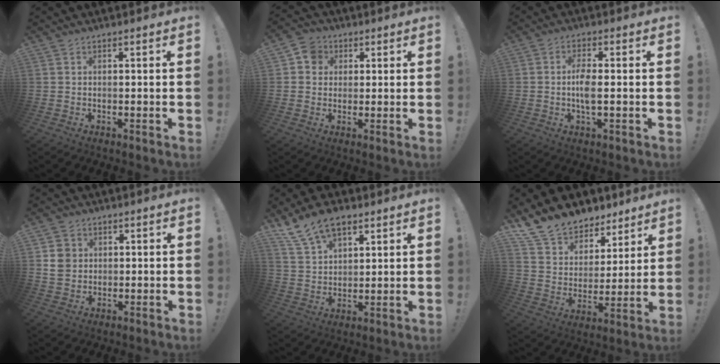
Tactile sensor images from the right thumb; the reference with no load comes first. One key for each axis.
{"total": 6.4, "fx": 1.5, "fy": 5.9, "fz": 2.2, "tx": -0.034, "ty": 0.005, "tz": 0.030}
{"total": 5.2, "fx": -0.2, "fy": 1.3, "fz": 5.0, "tx": -0.105, "ty": -0.005, "tz": -0.009}
{"total": 5.5, "fx": 1.7, "fy": 5.0, "fz": 1.7, "tx": -0.010, "ty": -0.002, "tz": 0.032}
{"total": 12.0, "fx": 8.2, "fy": 6.5, "fz": 5.9, "tx": -0.108, "ty": -0.039, "tz": 0.157}
{"total": 13.9, "fx": 11.1, "fy": 7.6, "fz": 3.2, "tx": -0.067, "ty": -0.085, "tz": 0.211}